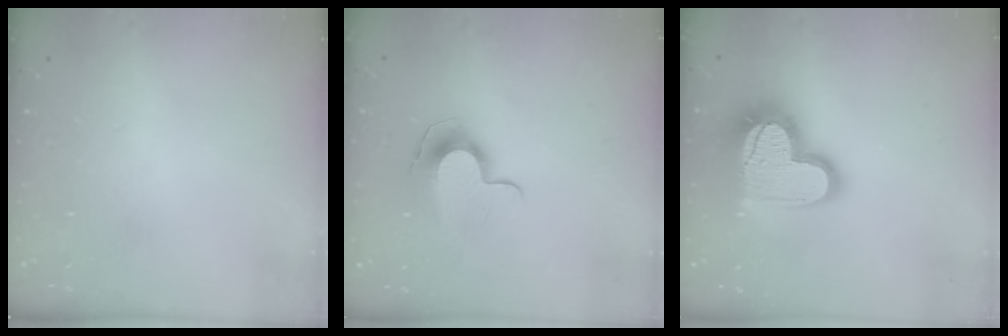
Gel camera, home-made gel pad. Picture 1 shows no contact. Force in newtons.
{"total": 10.0, "press": 10.0, "slide": 1.2}
{"total": 21.1, "press": 21.0, "slide": 1.9}